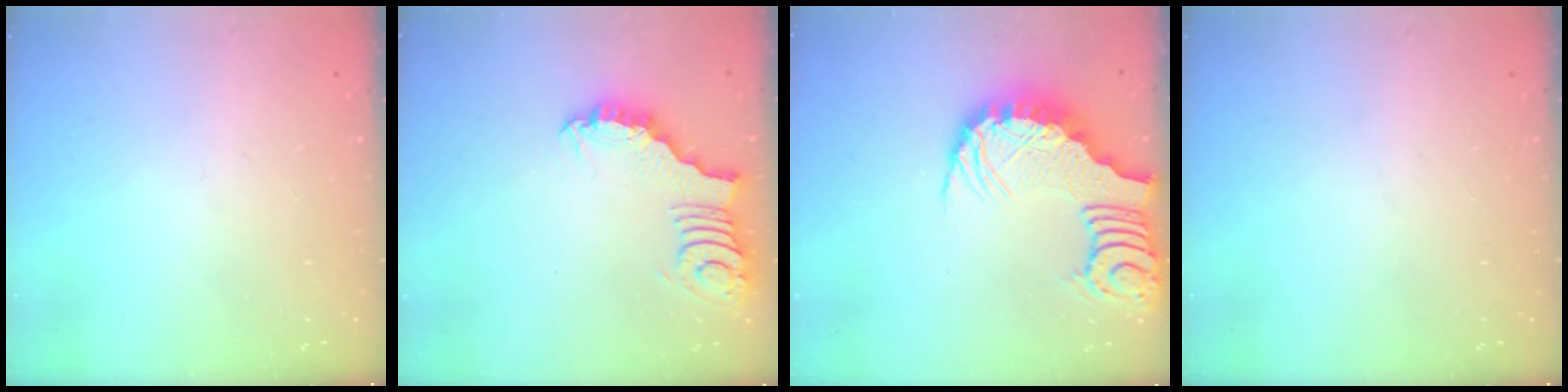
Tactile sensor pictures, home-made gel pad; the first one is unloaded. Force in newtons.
{"total": 3.0, "press": 3.0, "slide": 0.0}
{"total": 3.4, "press": 3.3, "slide": 0.5}
{"total": 0.0}